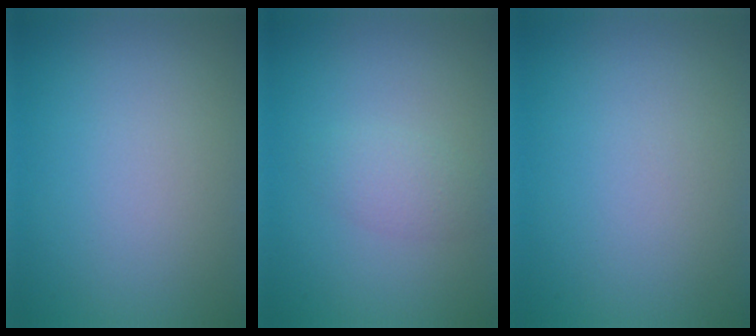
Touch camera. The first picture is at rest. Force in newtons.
{"total": 2.3, "press": 2.3, "slide": 0.0}
{"total": 0.0}